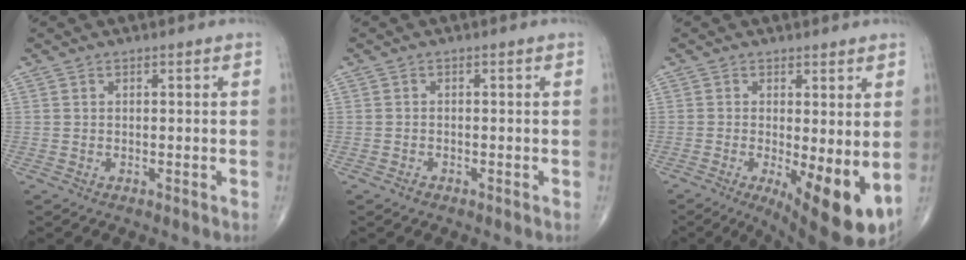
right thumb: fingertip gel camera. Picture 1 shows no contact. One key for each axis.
{"total": 0.9, "fx": -0.7, "fy": 0.5, "fz": 0.3, "tx": -0.006, "ty": 0.001, "tz": -0.013}
{"total": 11.6, "fx": -2.1, "fy": 3.7, "fz": 10.8, "tx": -0.156, "ty": -0.026, "tz": -0.020}